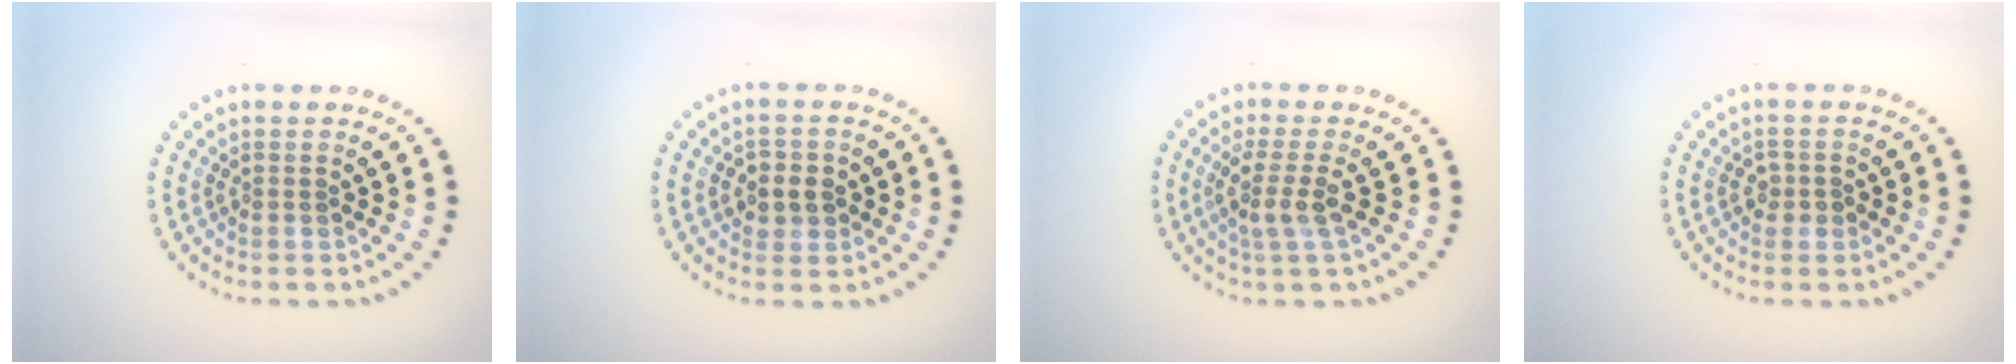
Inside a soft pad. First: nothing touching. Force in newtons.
{"total": 2.4, "press": 2.3, "slide": 0.8}
{"total": 2.7, "press": 2.0, "slide": 1.8}
{"total": 1.3, "press": 1.3, "slide": 0.2}